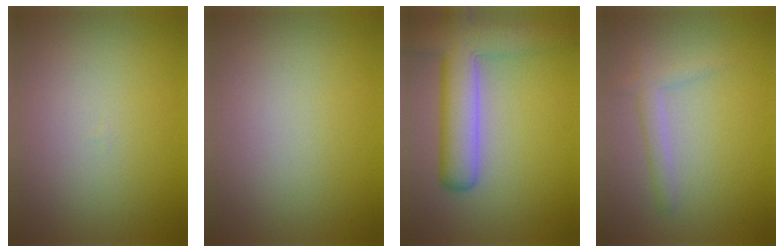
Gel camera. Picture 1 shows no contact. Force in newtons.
{"total": 0.0}
{"total": 7.1, "press": 7.1, "slide": 0.4}
{"total": 1.8, "press": 1.7, "slide": 0.1}